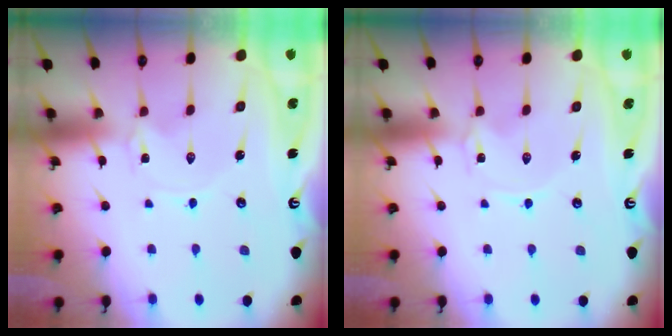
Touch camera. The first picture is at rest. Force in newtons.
{"total": 0.0}